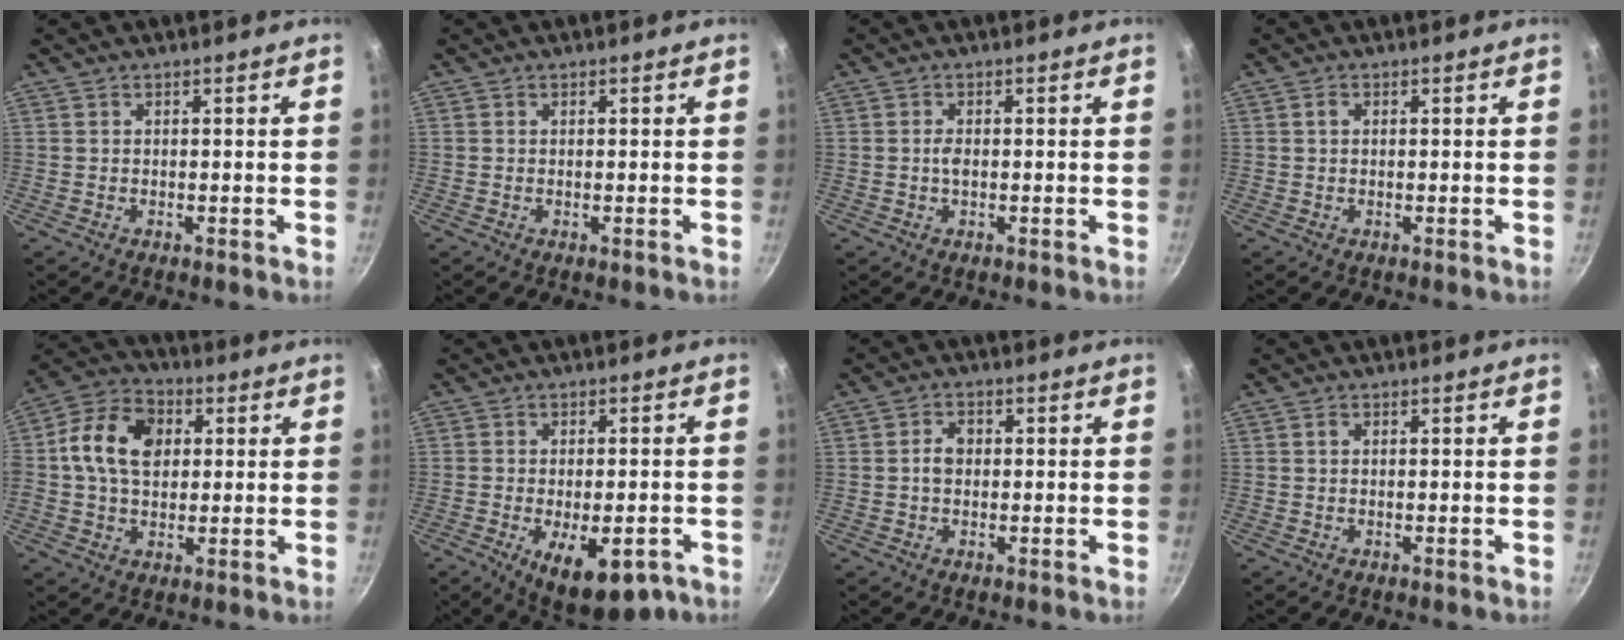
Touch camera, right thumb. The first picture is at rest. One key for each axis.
{"total": 0.0}
{"total": 1.7, "fx": -0.1, "fy": 0.9, "fz": 1.4, "tx": -0.026, "ty": 0.003, "tz": -0.003}
{"total": 1.2, "fx": 0.3, "fy": 0.8, "fz": 0.8, "tx": -0.014, "ty": 0.005, "tz": 0.004}
{"total": 13.7, "fx": 2.2, "fy": 9.8, "fz": 9.2, "tx": -0.147, "ty": 0.016, "tz": 0.020}
{"total": 12.3, "fx": -5.2, "fy": 5.5, "fz": 9.7, "tx": -0.115, "ty": 0.009, "tz": -0.061}
{"total": 3.5, "fx": 0.1, "fy": 2.6, "fz": 2.3, "tx": -0.027, "ty": 0.010, "tz": -0.001}
{"total": 0.8, "fx": 0.2, "fy": 0.5, "fz": 0.6, "tx": -0.011, "ty": 0.004, "tz": 0.003}